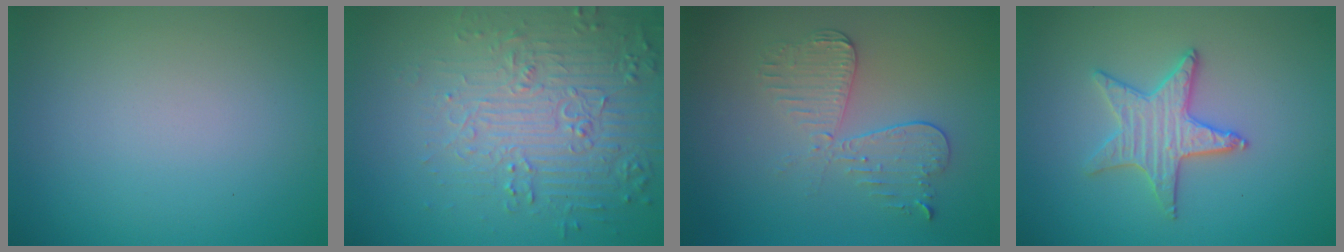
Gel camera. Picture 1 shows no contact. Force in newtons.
{"total": 5.0, "press": 4.8, "slide": 1.3}
{"total": 3.6, "press": 3.2, "slide": 1.8}
{"total": 3.2, "press": 3.2, "slide": 0.2}